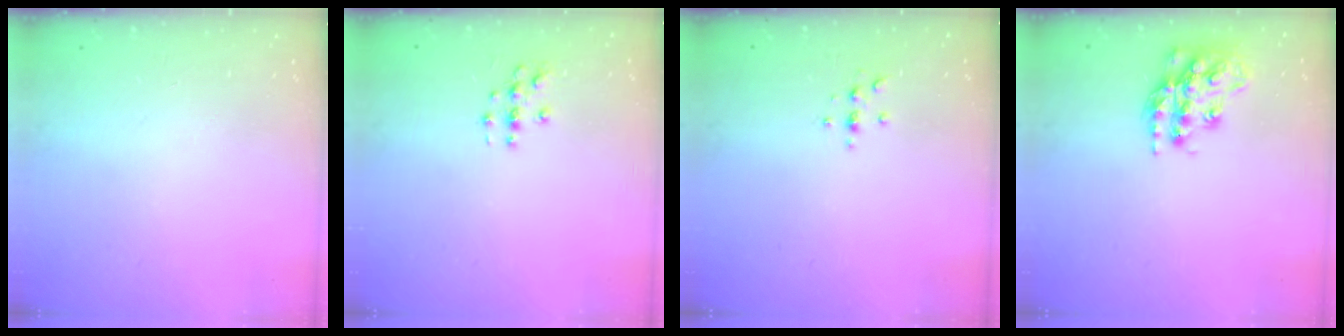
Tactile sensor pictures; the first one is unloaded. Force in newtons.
{"total": 2.8, "press": 2.8, "slide": 0.3}
{"total": 2.2, "press": 2.1, "slide": 0.2}
{"total": 17.3, "press": 17.3, "slide": 1.4}